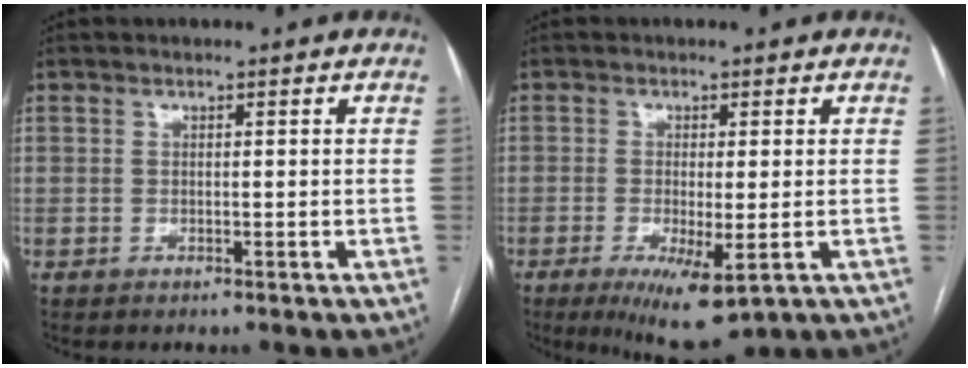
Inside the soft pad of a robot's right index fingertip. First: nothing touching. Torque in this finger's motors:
{"motor_torque": [0.69, -0.19, 0.43, 0.09]}